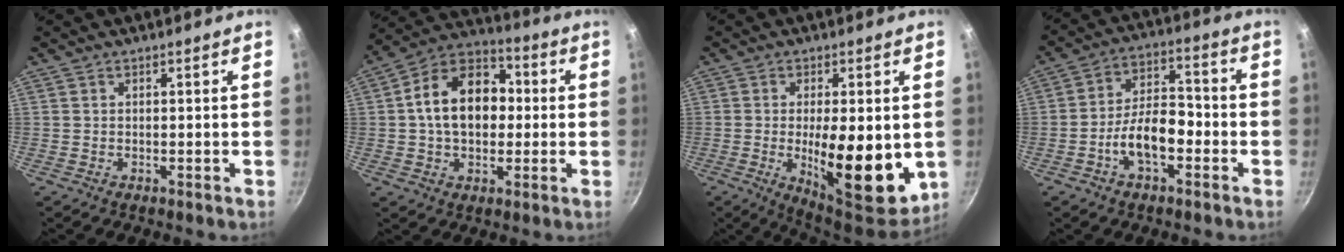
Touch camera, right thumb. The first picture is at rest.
{"total": 15.9, "force": [0.8, 11.2, 11.2], "torque": [-0.147, 0.032, -0.004]}
{"total": 16.4, "force": [-2.0, 6.0, 15.1], "torque": [-0.202, -0.014, -0.020]}
{"total": 10.4, "force": [-3.7, 5.4, 8.0], "torque": [-0.115, 0.049, -0.070]}